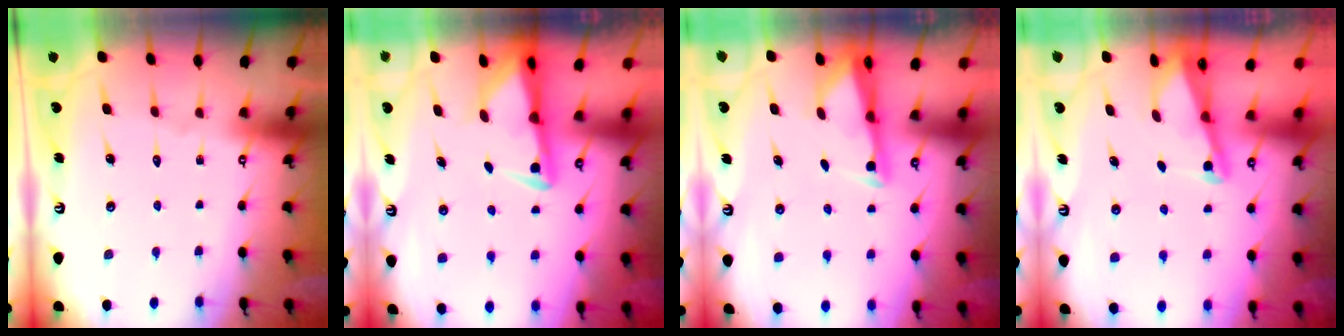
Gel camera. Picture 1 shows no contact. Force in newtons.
{"total": 3.5, "press": 3.4, "slide": 0.8}
{"total": 2.6, "press": 2.5, "slide": 0.4}
{"total": 2.2, "press": 2.2, "slide": 0.3}